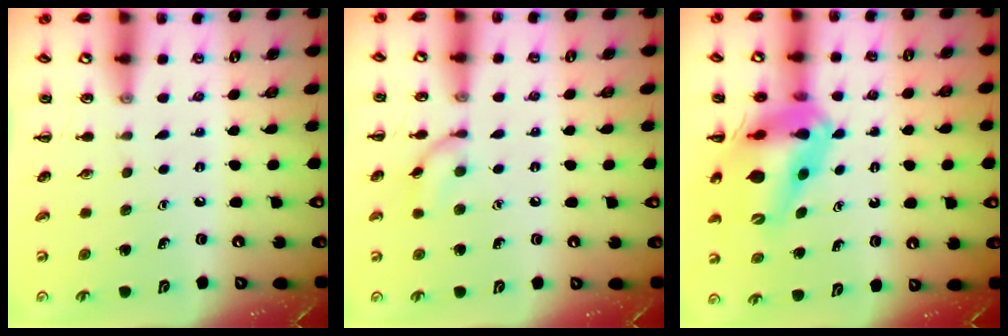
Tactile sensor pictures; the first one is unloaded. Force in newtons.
{"total": 7.5, "press": 7.5, "slide": 0.3}
{"total": 16.9, "press": 16.1, "slide": 5.1}